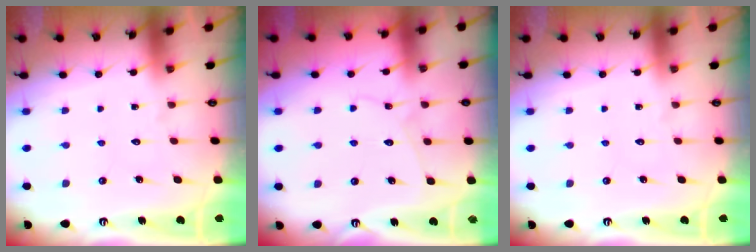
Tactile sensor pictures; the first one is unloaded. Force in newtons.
{"total": 3.6, "press": 3.6, "slide": 0.4}
{"total": 0.0}